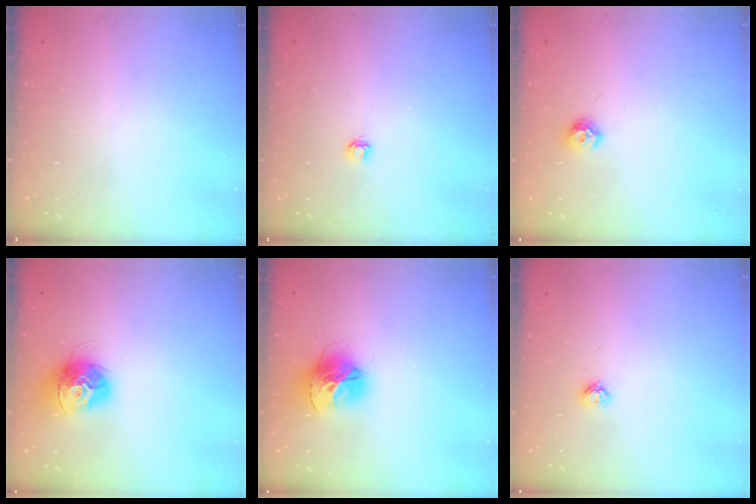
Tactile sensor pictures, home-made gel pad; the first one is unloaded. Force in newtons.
{"total": 3.2, "press": 3.2, "slide": 0.3}
{"total": 7.5, "press": 7.4, "slide": 0.7}
{"total": 13.7, "press": 13.6, "slide": 1.3}
{"total": 15.1, "press": 15.0, "slide": 1.5}
{"total": 3.5, "press": 3.4, "slide": 0.4}